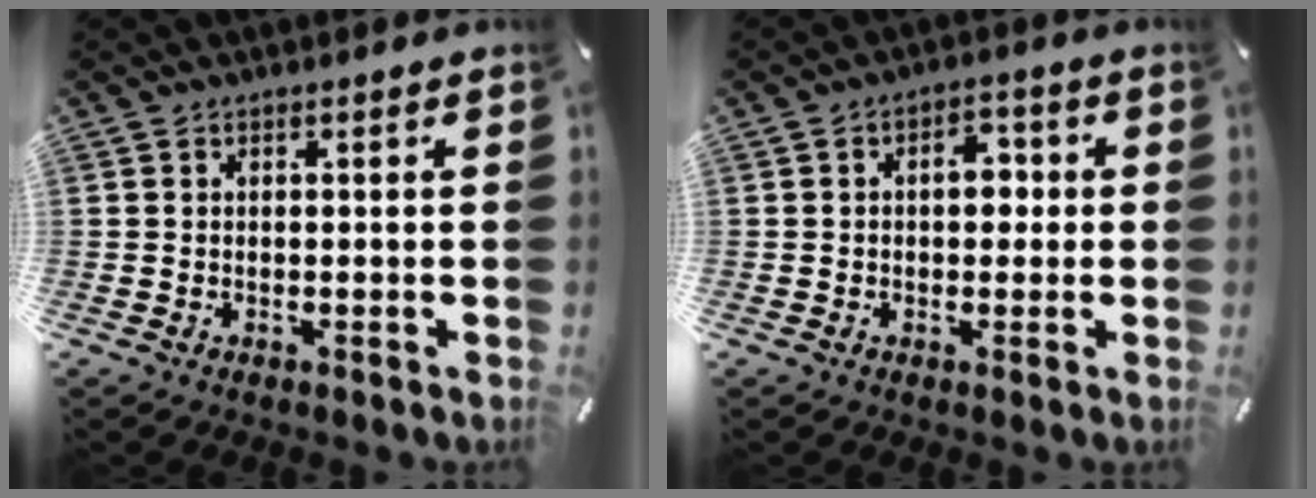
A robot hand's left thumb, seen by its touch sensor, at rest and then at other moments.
{"total": 5.6, "force": [0.2, 3.6, 4.3], "torque": [-0.053, 0.002, -0.007]}